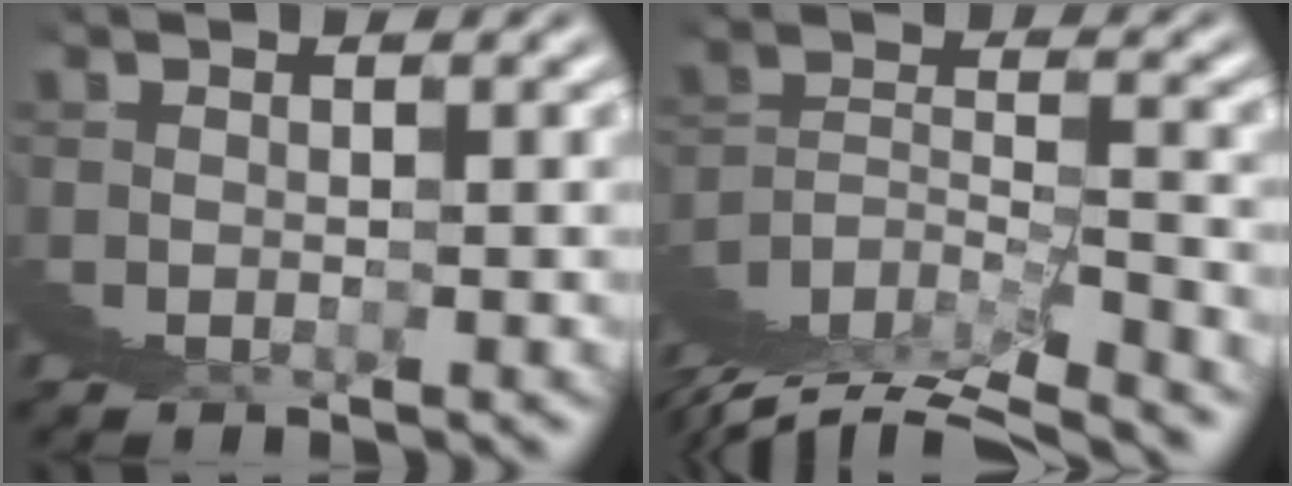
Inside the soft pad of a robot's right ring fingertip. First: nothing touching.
{"total": 2.5, "force": [-0.5, 1.0, 2.2], "torque": [-0.020, 0.001, -0.017]}